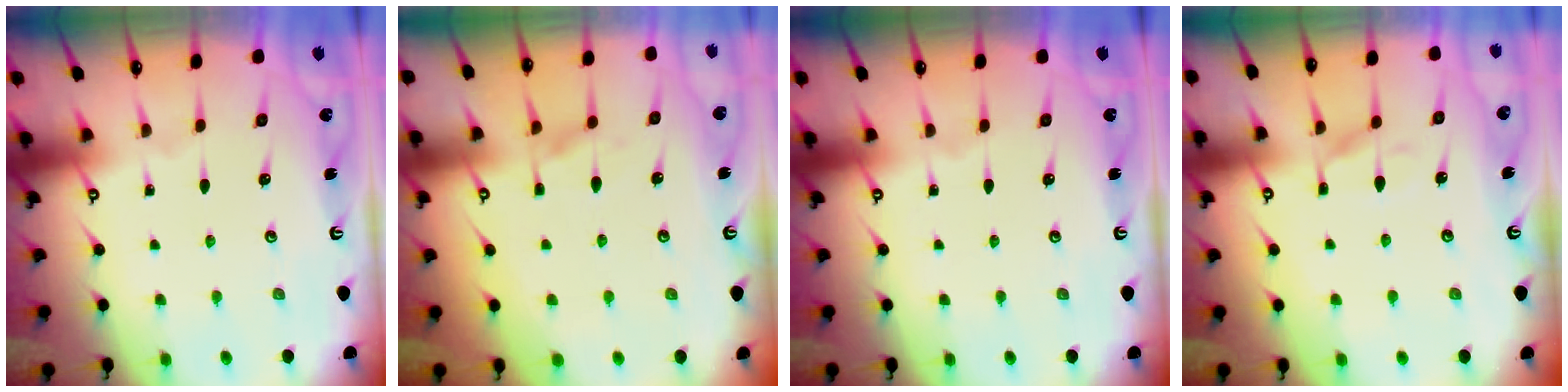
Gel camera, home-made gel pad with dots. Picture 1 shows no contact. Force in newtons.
{"total": 1.6, "press": 1.0, "slide": 1.2}
{"total": 0.0}
{"total": 7.6, "press": 7.6, "slide": 0.7}